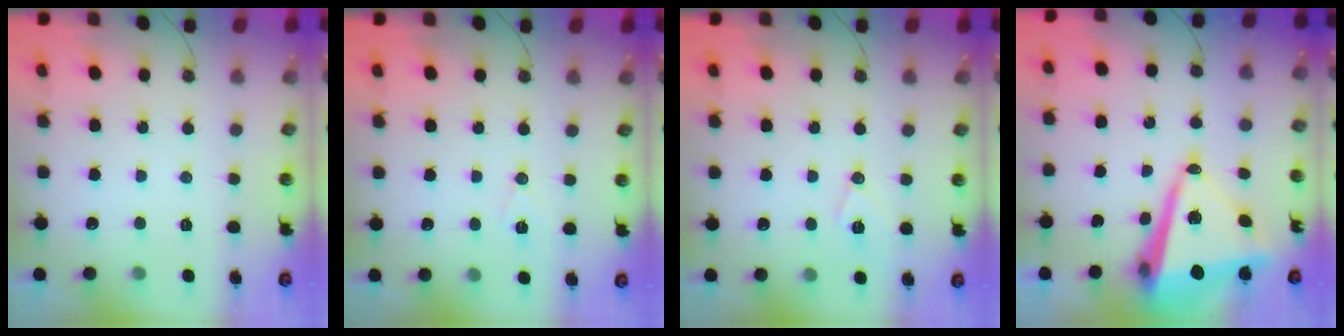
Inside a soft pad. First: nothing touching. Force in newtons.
{"total": 5.8, "press": 3.9, "slide": 4.3}
{"total": 7.9, "press": 7.0, "slide": 3.7}
{"total": 14.2, "press": 14.0, "slide": 2.0}